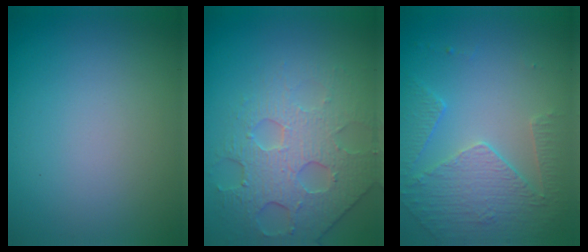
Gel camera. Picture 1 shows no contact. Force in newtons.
{"total": 4.9, "press": 4.5, "slide": 1.9}
{"total": 4.1, "press": 3.4, "slide": 2.2}